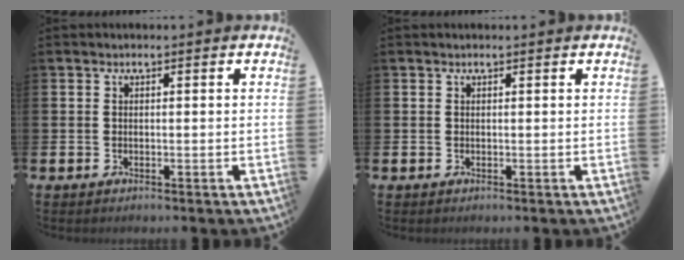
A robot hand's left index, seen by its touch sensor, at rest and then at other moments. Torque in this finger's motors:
{"motor_torque": [0.45, -0.80, -0.05, 0.02]}